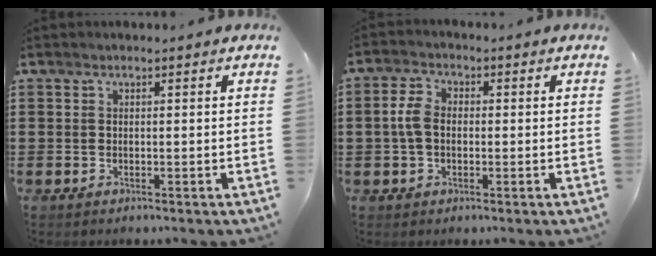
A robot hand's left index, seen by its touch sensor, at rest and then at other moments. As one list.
[{"total": 4.4, "force": [0.0, 2.9, 3.3], "torque": [-0.089, 0.003, -0.008]}]